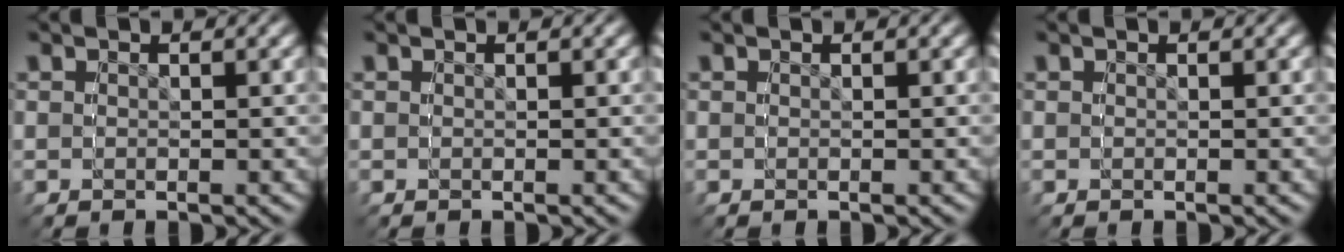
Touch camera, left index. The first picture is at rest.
{"total": 0.0}
{"total": 0.0}
{"total": 0.0}